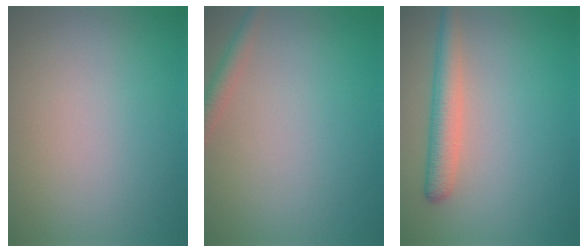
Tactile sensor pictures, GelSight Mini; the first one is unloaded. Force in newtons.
{"total": 1.9, "press": 1.9, "slide": 0.0}
{"total": 3.4, "press": 3.4, "slide": 0.1}